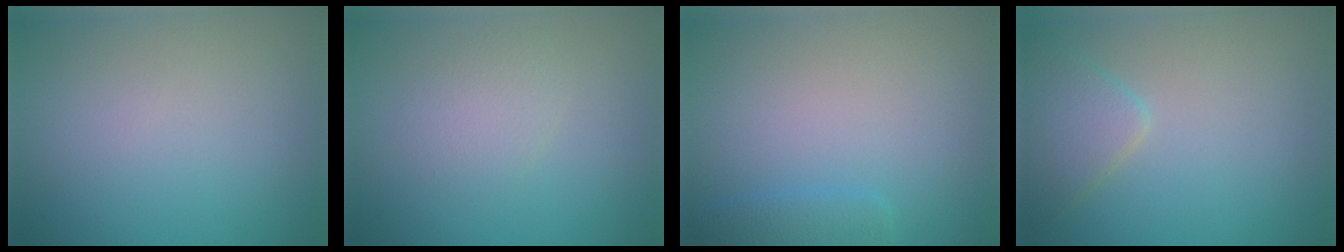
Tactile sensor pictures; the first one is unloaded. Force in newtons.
{"total": 1.7, "press": 1.7, "slide": 0.0}
{"total": 1.4, "press": 1.4, "slide": 0.1}
{"total": 2.7, "press": 2.7, "slide": 0.2}